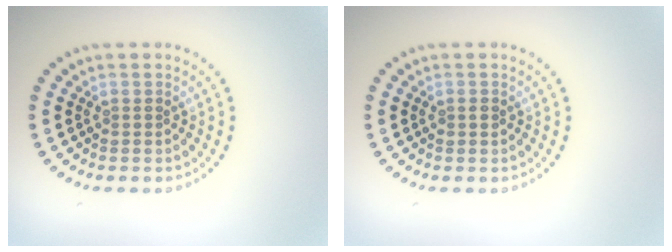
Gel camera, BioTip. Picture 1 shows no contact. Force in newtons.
{"total": 1.0, "press": 0.9, "slide": 0.3}